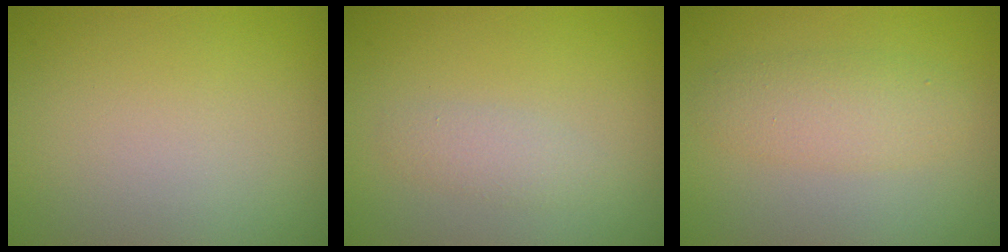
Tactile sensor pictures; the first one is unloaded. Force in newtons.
{"total": 1.5, "press": 1.5, "slide": 0.1}
{"total": 2.9, "press": 2.9, "slide": 0.1}